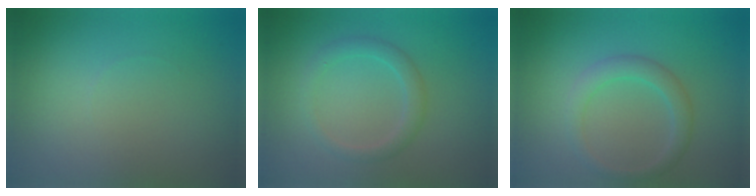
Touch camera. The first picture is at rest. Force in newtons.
{"total": 2.0, "press": 2.0, "slide": 0.1}
{"total": 2.5, "press": 2.5, "slide": 0.1}